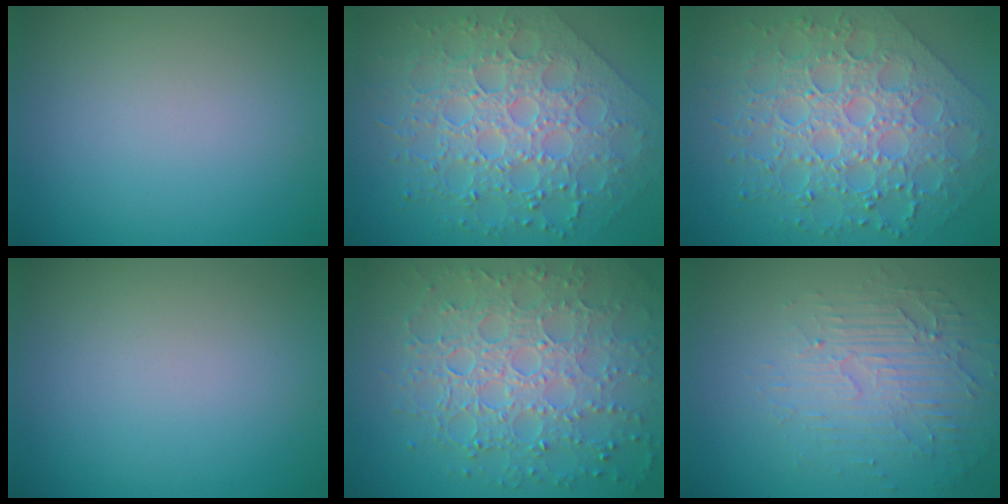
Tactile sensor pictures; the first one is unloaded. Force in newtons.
{"total": 8.3, "press": 6.2, "slide": 5.5}
{"total": 8.1, "press": 6.5, "slide": 4.9}
{"total": 0.0}
{"total": 8.0, "press": 5.6, "slide": 5.6}
{"total": 4.7, "press": 3.2, "slide": 3.5}